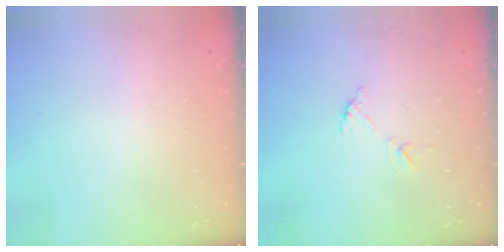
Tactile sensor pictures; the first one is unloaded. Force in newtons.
{"total": 7.2, "press": 7.2, "slide": 0.2}